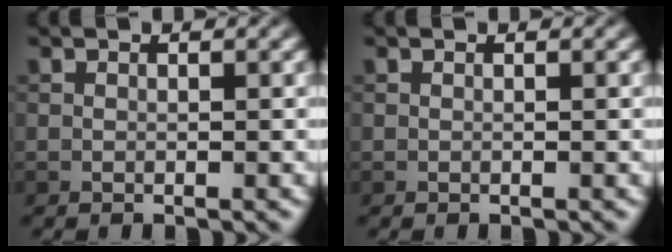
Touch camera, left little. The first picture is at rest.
{"total": 0.0}